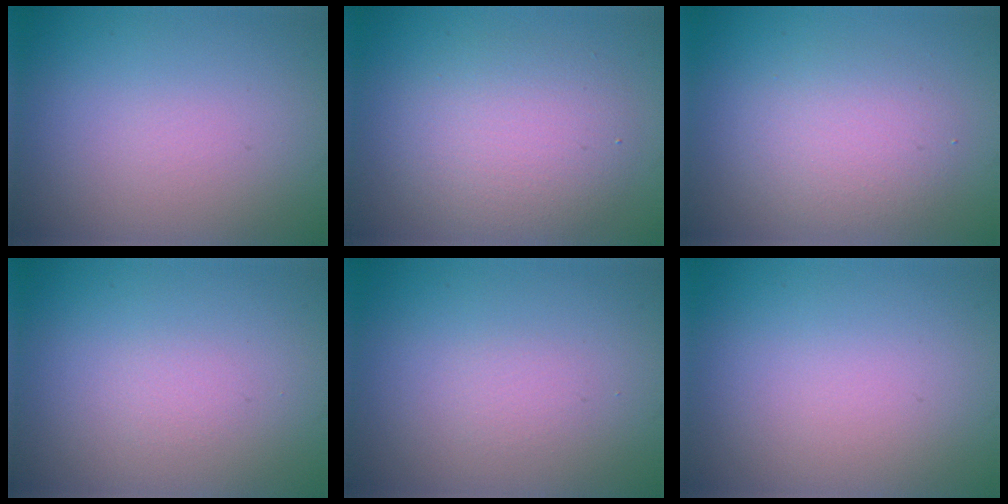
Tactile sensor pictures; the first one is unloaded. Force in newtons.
{"total": 4.8, "press": 4.8, "slide": 0.3}
{"total": 3.4, "press": 3.4, "slide": 0.2}
{"total": 0.6, "press": 0.6, "slide": 0.1}
{"total": 0.8, "press": 0.8, "slide": 0.1}
{"total": 0.0}